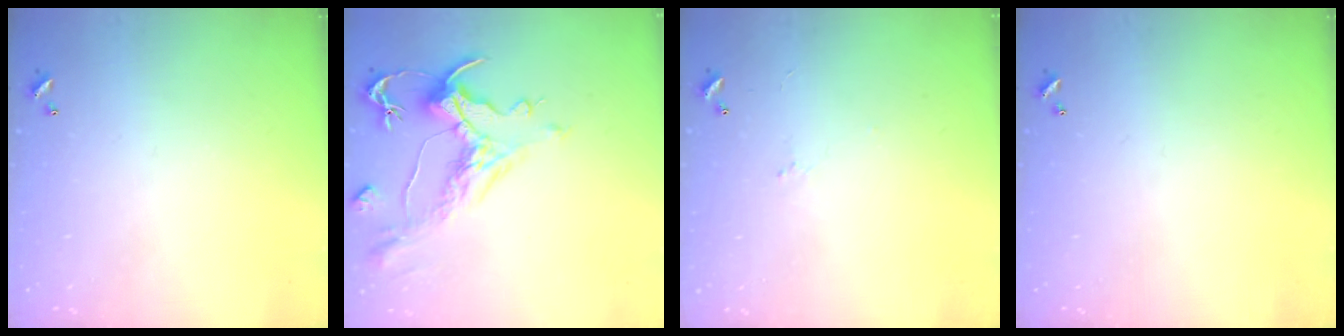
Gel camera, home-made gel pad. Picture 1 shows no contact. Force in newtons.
{"total": 2.0, "press": 1.5, "slide": 1.4}
{"total": 1.9, "press": 1.8, "slide": 0.6}
{"total": 0.0}